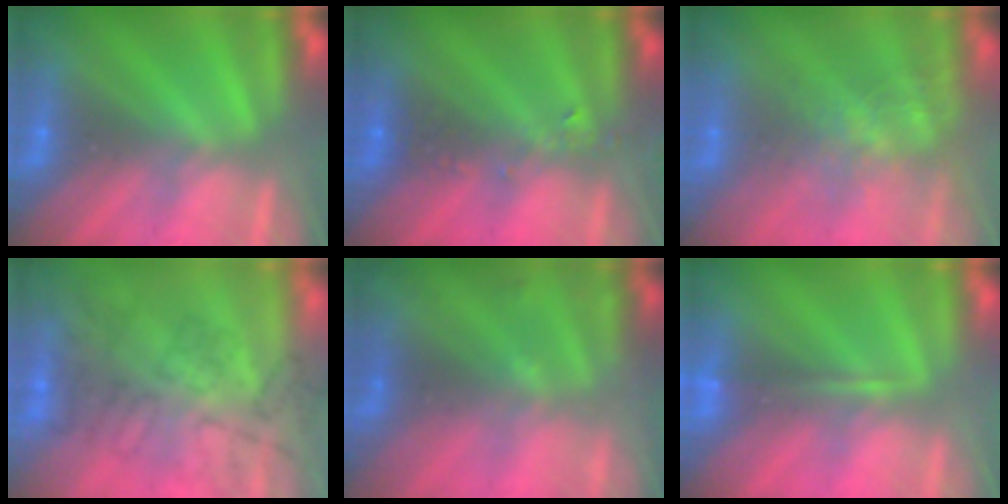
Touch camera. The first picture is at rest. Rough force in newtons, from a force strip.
{"total": 2.4}
{"total": 4.2}
{"total": 4.6}
{"total": 1.8}
{"total": 1.6}